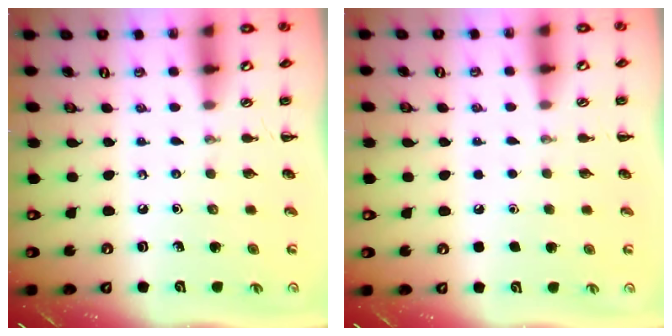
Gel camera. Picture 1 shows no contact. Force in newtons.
{"total": 1.6, "press": 1.5, "slide": 0.1}